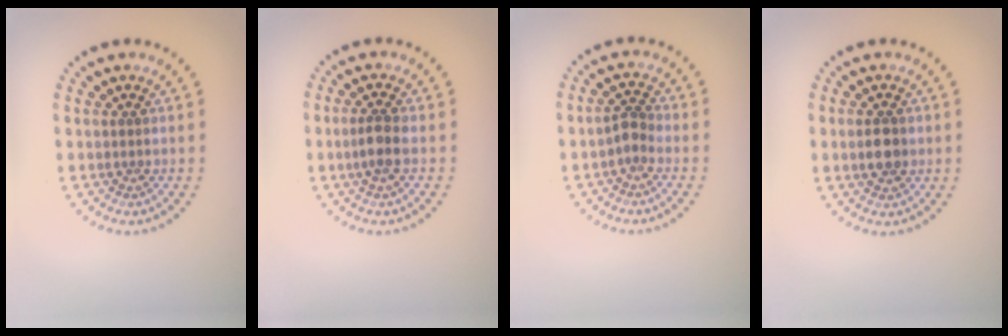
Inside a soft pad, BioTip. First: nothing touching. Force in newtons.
{"total": 2.0, "press": 1.8, "slide": 0.9}
{"total": 1.6, "press": 1.3, "slide": 1.0}
{"total": 3.1, "press": 3.1, "slide": 0.1}